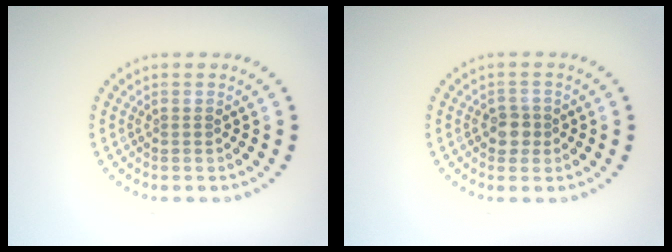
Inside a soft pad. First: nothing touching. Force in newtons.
{"total": 1.8, "press": 1.6, "slide": 0.7}